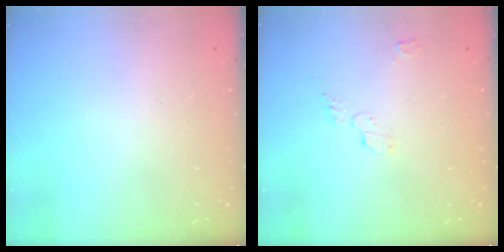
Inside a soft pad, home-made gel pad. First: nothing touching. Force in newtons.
{"total": 4.9, "press": 4.8, "slide": 0.5}